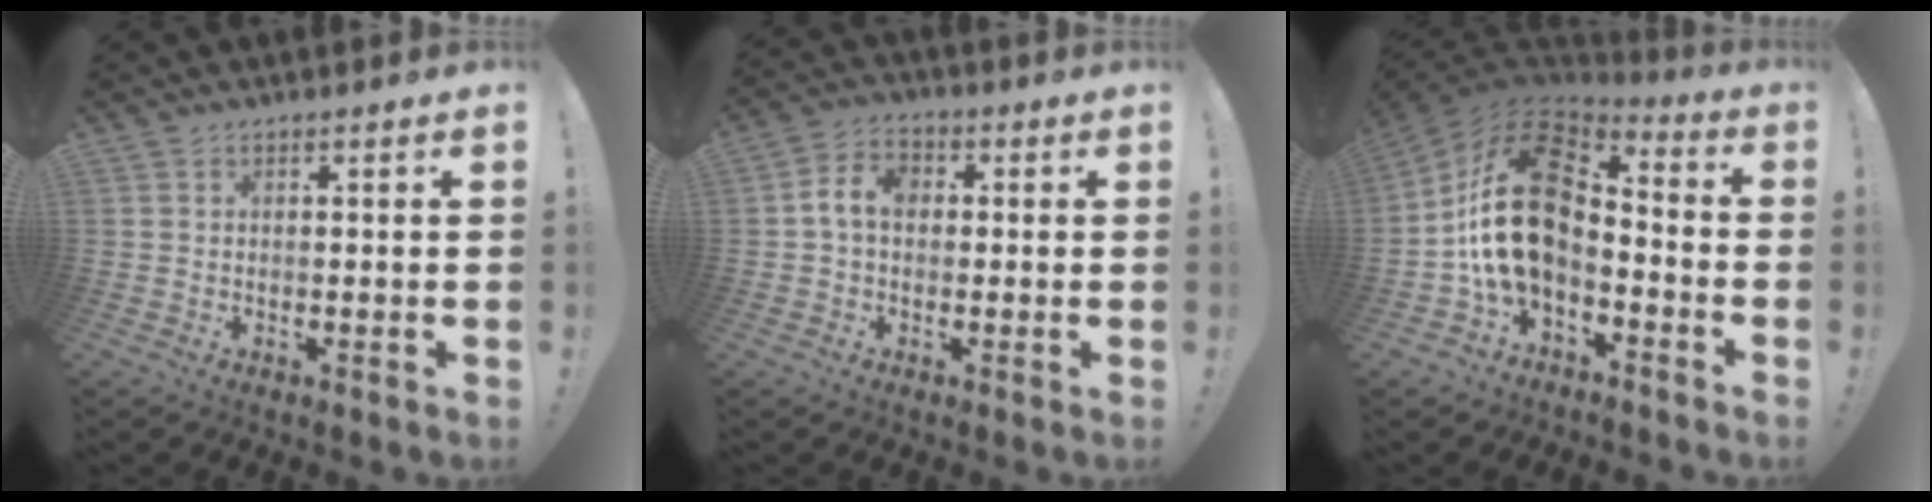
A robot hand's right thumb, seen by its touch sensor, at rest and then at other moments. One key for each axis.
{"total": 7.2, "fx": 0.3, "fy": 5.0, "fz": 5.2, "tx": -0.101, "ty": 0.019, "tz": 0.008}
{"total": 19.7, "fx": 0.2, "fy": 12.3, "fz": 15.4, "tx": -0.306, "ty": 0.015, "tz": 0.009}